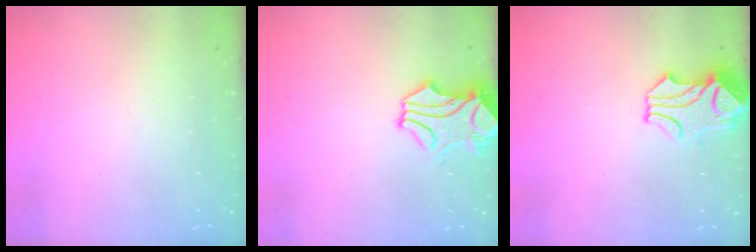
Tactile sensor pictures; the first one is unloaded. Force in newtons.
{"total": 1.8, "press": 1.2, "slide": 1.2}
{"total": 1.5, "press": 0.8, "slide": 1.3}